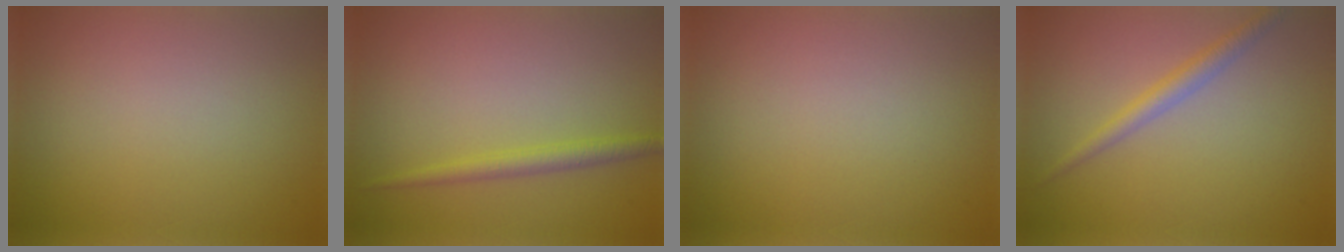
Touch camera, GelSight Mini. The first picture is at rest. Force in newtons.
{"total": 1.8, "press": 1.8, "slide": 0.1}
{"total": 0.0}
{"total": 2.0, "press": 2.0, "slide": 0.1}